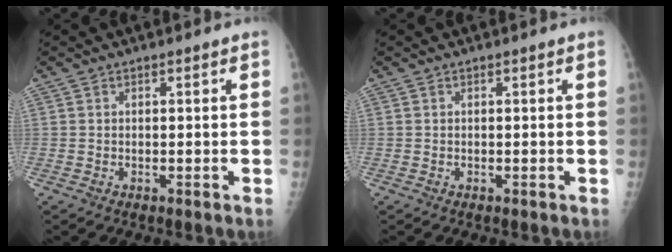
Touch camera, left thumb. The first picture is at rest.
{"total": 0.0}